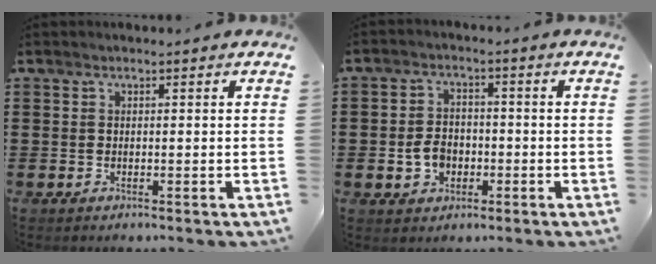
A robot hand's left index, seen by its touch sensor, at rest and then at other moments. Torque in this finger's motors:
{"motor_torque": [0.37, 0.11, 0.25, 0.08]}